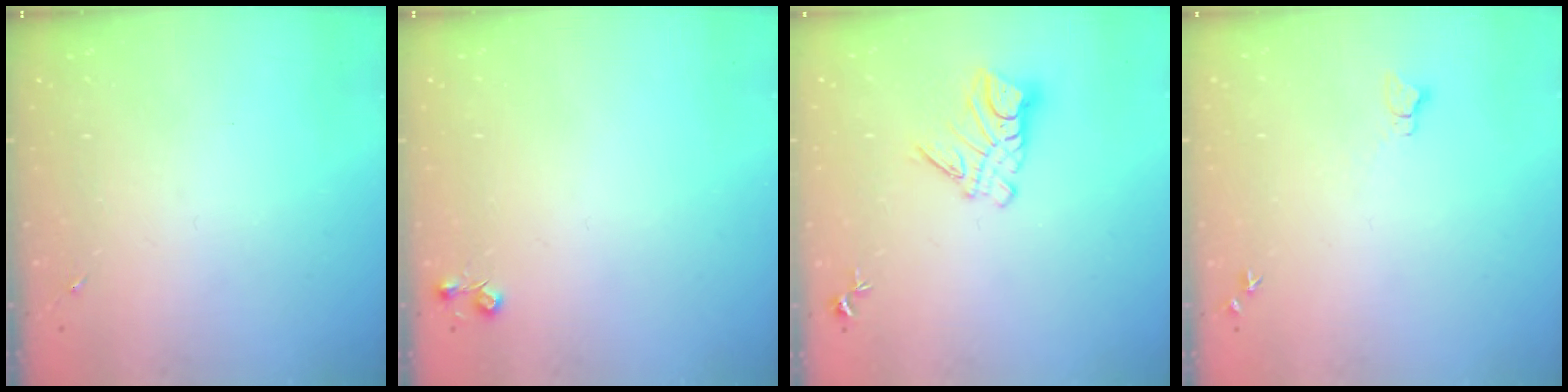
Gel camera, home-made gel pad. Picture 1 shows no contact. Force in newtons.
{"total": 4.4, "press": 4.4, "slide": 0.7}
{"total": 9.7, "press": 9.7, "slide": 0.9}
{"total": 4.1, "press": 4.0, "slide": 0.5}